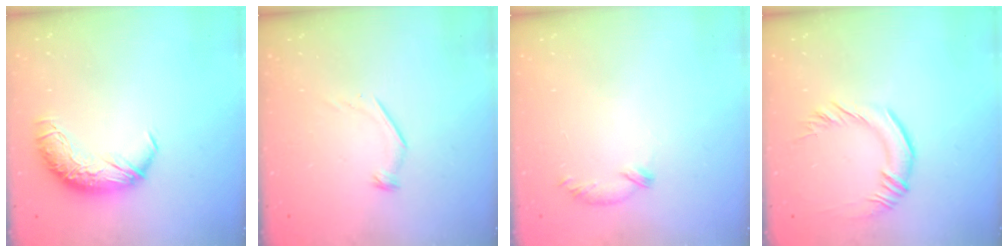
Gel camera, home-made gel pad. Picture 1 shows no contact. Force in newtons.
{"total": 6.5, "press": 6.4, "slide": 0.9}
{"total": 5.3, "press": 5.2, "slide": 0.8}
{"total": 1.2, "press": 0.8, "slide": 0.9}